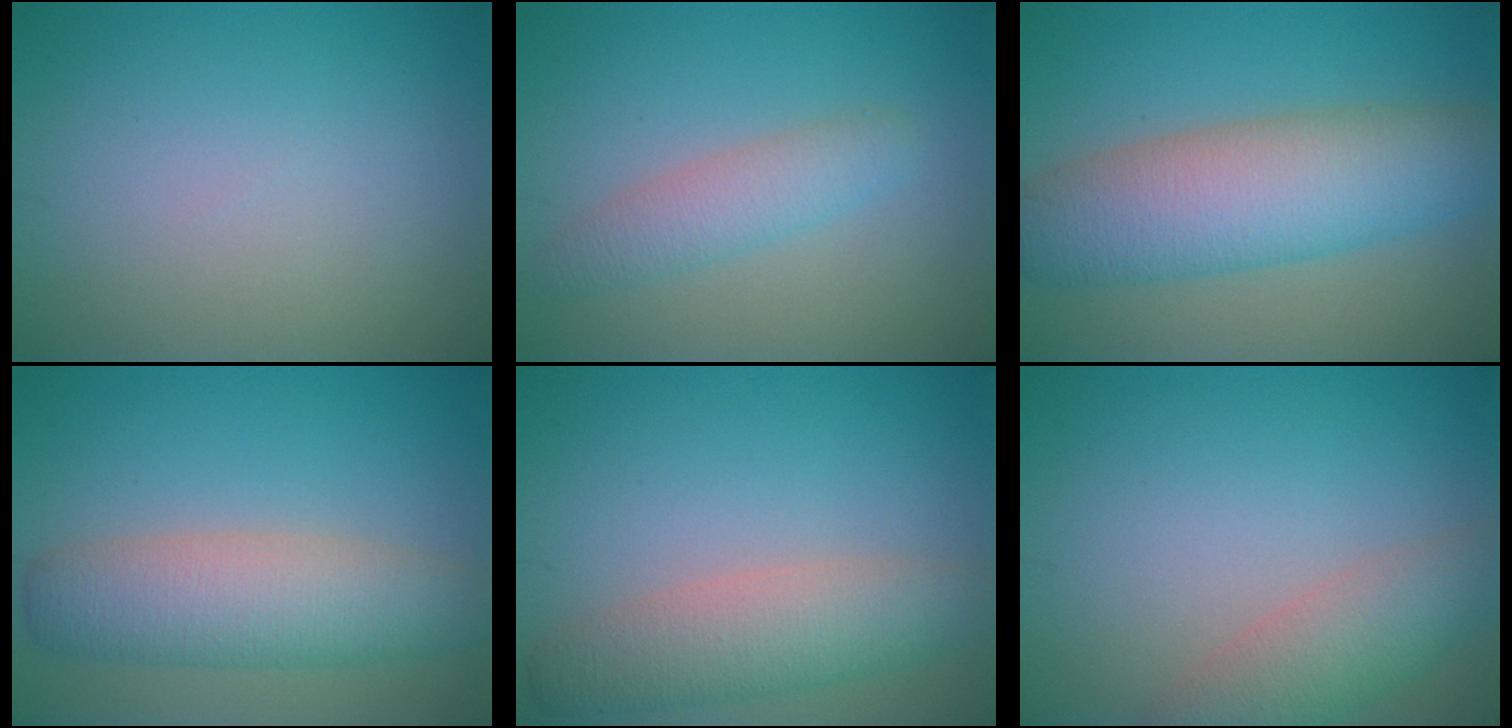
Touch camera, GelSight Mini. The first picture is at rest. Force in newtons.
{"total": 2.9, "press": 2.9, "slide": 0.1}
{"total": 8.7, "press": 8.7, "slide": 0.5}
{"total": 6.1, "press": 6.1, "slide": 0.0}
{"total": 4.9, "press": 4.9, "slide": 0.5}
{"total": 4.1, "press": 4.1, "slide": 0.3}